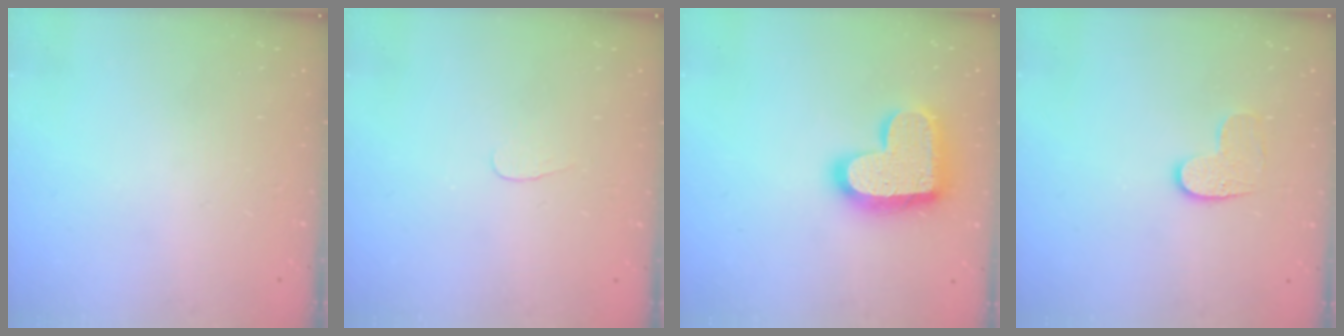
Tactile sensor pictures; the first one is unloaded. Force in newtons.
{"total": 2.8, "press": 2.7, "slide": 0.3}
{"total": 19.0, "press": 19.0, "slide": 1.1}
{"total": 6.6, "press": 6.6, "slide": 0.3}